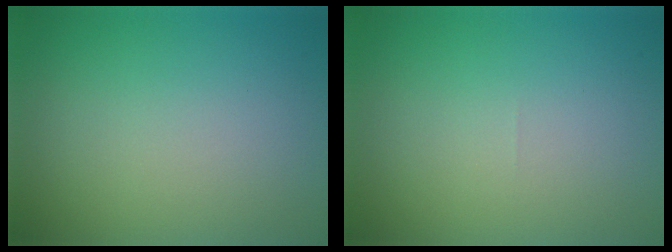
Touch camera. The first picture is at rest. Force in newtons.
{"total": 0.0}